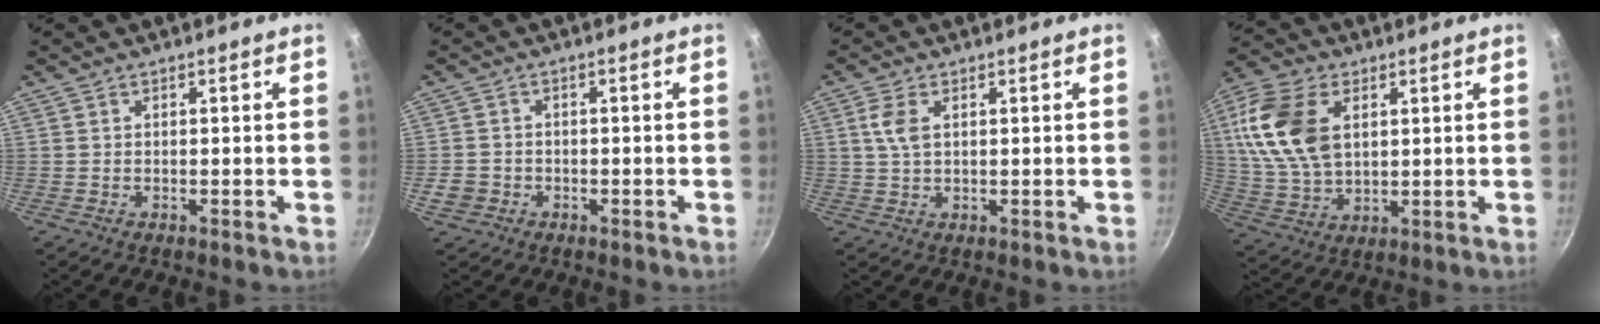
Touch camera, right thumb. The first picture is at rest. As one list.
[{"total": 3.5, "force": [-1.3, 3.0, 1.2], "torque": [-0.019, 0.016, -0.017]}, {"total": 4.3, "force": [1.2, 2.3, 3.4], "torque": [-0.070, 0.002, 0.022]}, {"total": 16.7, "force": [4.4, 10.6, 12.1], "torque": [-0.229, -0.006, 0.087]}]